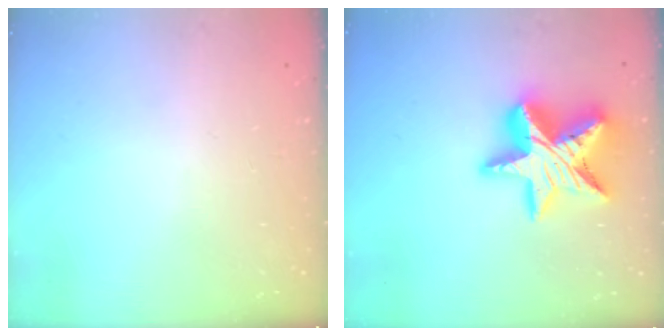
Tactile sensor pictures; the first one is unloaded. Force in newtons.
{"total": 20.8, "press": 20.8, "slide": 1.5}